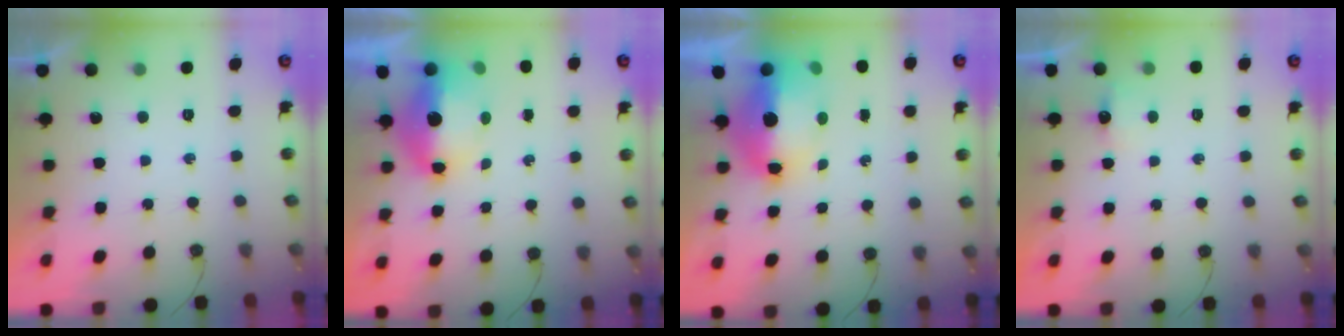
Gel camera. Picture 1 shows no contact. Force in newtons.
{"total": 8.9, "press": 8.9, "slide": 0.8}
{"total": 12.3, "press": 12.1, "slide": 1.9}
{"total": 2.8, "press": 2.7, "slide": 0.4}